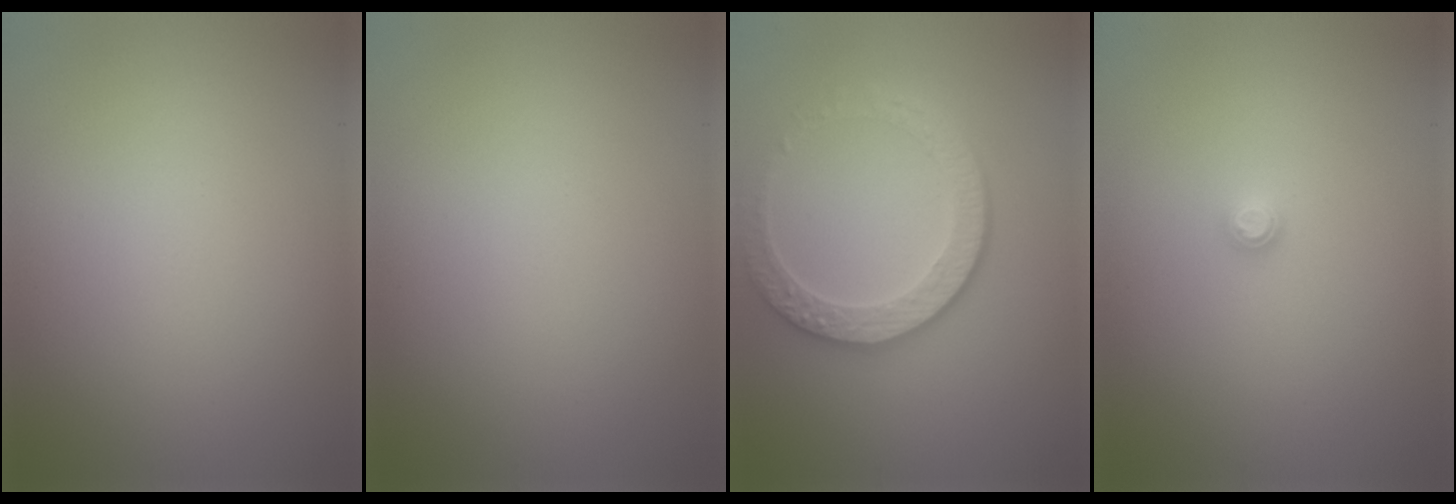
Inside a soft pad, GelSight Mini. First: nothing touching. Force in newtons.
{"total": 0.0}
{"total": 3.8, "press": 3.4, "slide": 1.8}
{"total": 0.8, "press": 0.8, "slide": 0.1}